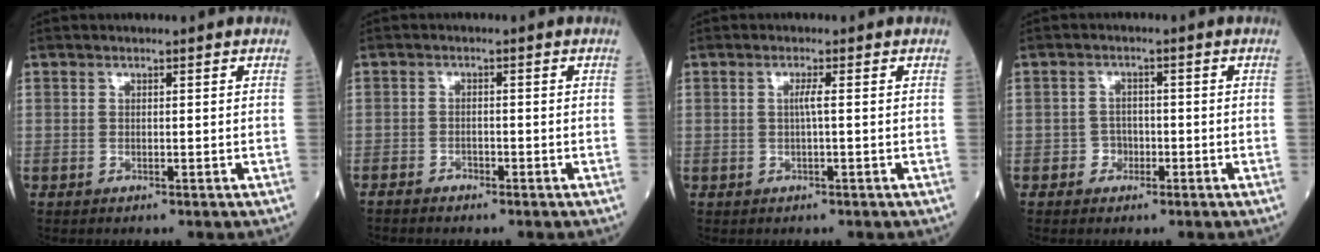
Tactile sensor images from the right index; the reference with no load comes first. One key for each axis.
{"total": 1.5, "fx": -1.3, "fy": 0.6, "fz": 0.4, "tx": -0.008, "ty": 0.002, "tz": -0.023}
{"total": 1.3, "fx": 0.0, "fy": -0.3, "fz": 1.3, "tx": -0.027, "ty": 0.001, "tz": -0.001}
{"total": 2.2, "fx": -1.0, "fy": 1.9, "fz": 0.5, "tx": -0.001, "ty": 0.011, "tz": -0.021}